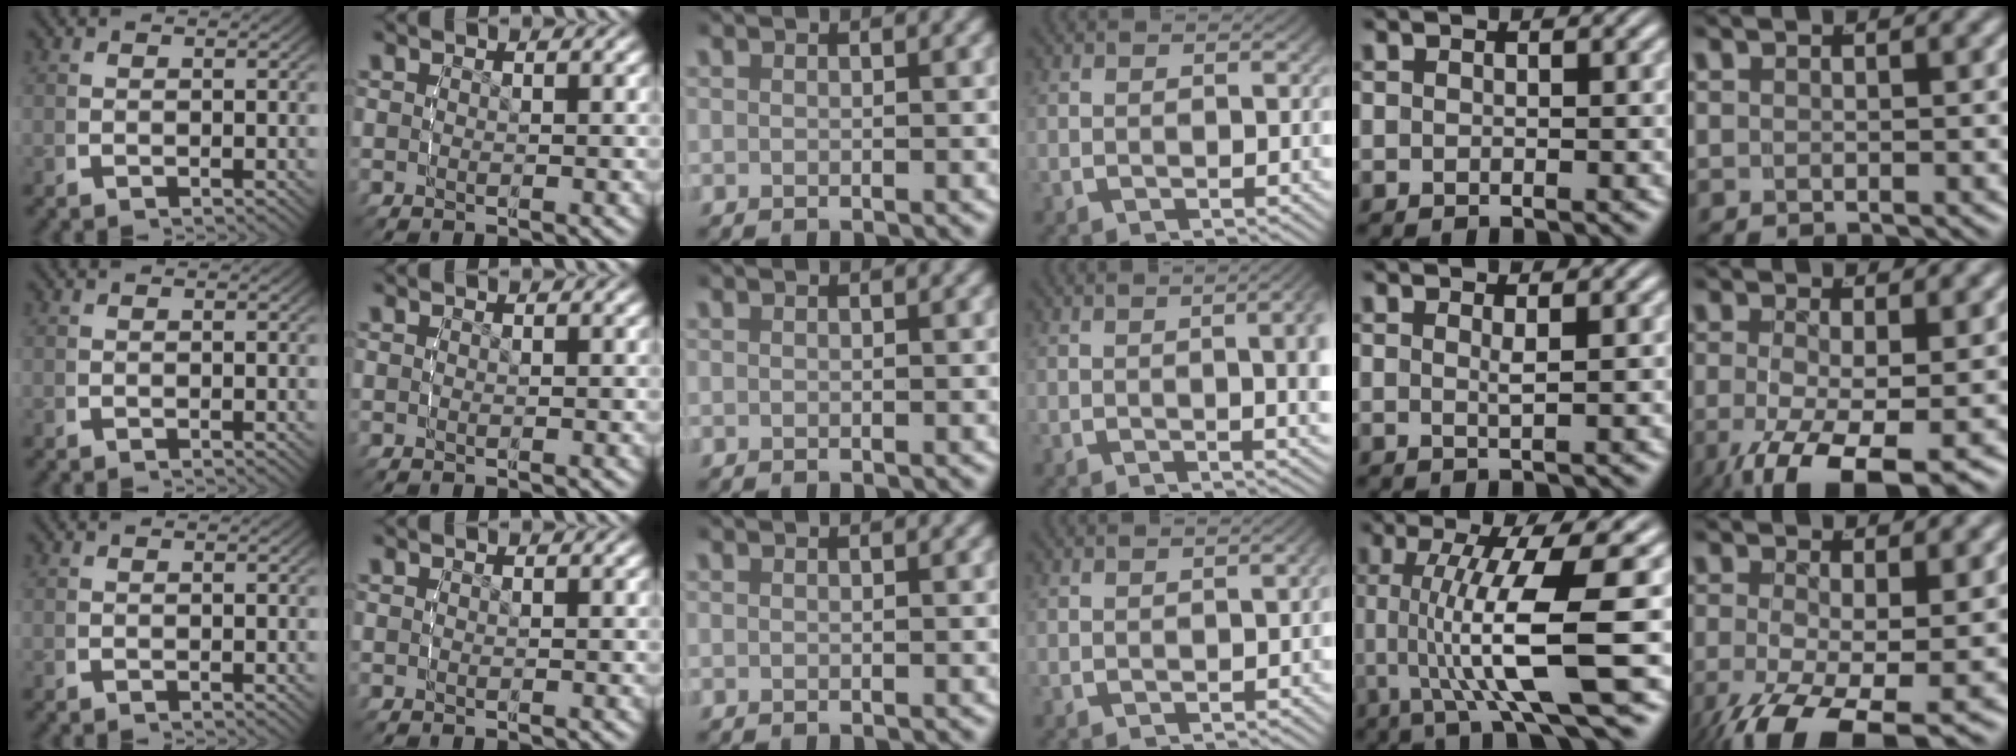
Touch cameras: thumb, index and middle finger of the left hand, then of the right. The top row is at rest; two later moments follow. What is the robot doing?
{"motion": "lift_and_place", "object": "condiment"}